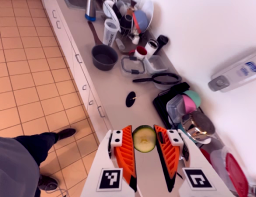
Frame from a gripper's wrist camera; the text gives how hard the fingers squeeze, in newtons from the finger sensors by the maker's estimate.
{"total": 7.8, "left": 7.5, "right": 8.1}